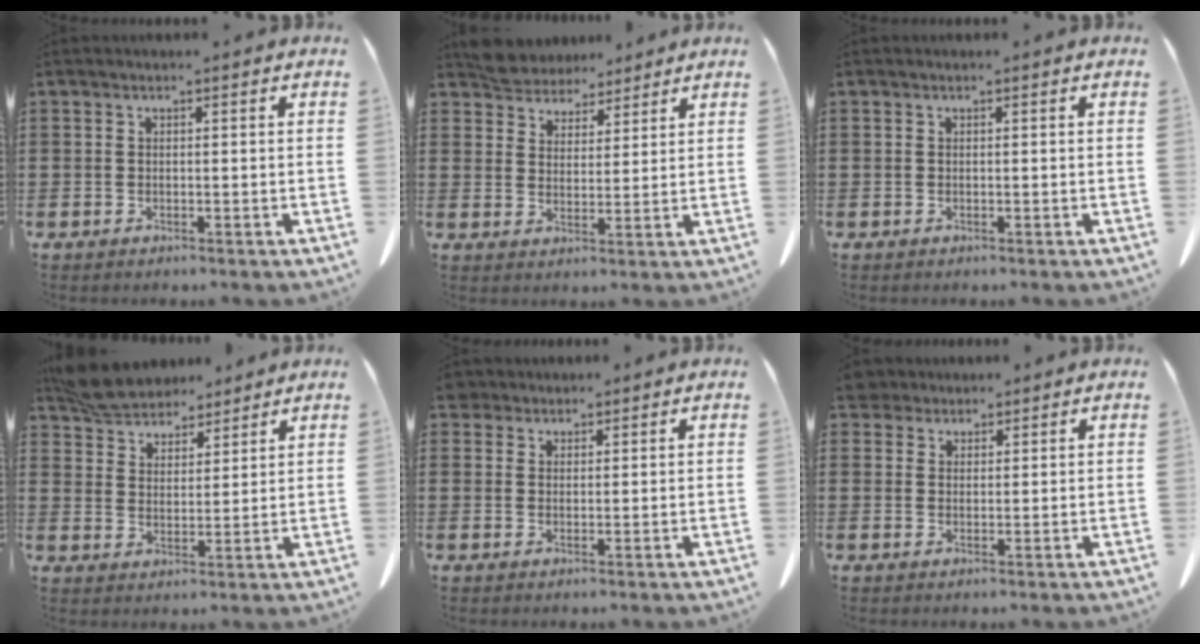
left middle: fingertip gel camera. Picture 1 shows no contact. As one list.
[{"total": 5.1, "force": [4.8, 1.5, 0.0], "torque": [-0.023, -0.017, 0.091]}, {"total": 0.0}, {"total": 6.6, "force": [6.1, 1.9, 1.2], "torque": [-0.050, -0.018, 0.118]}, {"total": 2.6, "force": [2.4, 1.1, 0.5], "torque": [-0.017, 0.004, 0.047]}, {"total": 3.1, "force": [2.9, 1.1, 0.3], "torque": [-0.009, -0.002, 0.055]}]